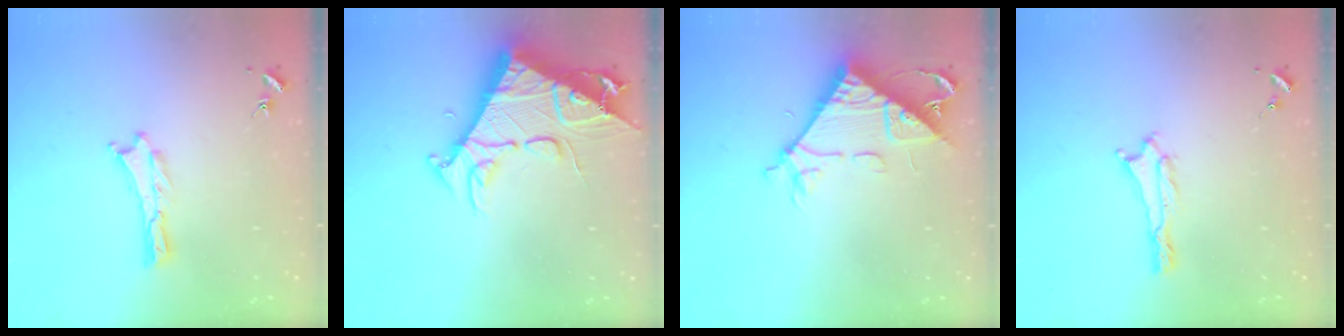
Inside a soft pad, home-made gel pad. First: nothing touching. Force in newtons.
{"total": 10.1, "press": 10.1, "slide": 0.9}
{"total": 9.6, "press": 9.5, "slide": 1.0}
{"total": 0.0}